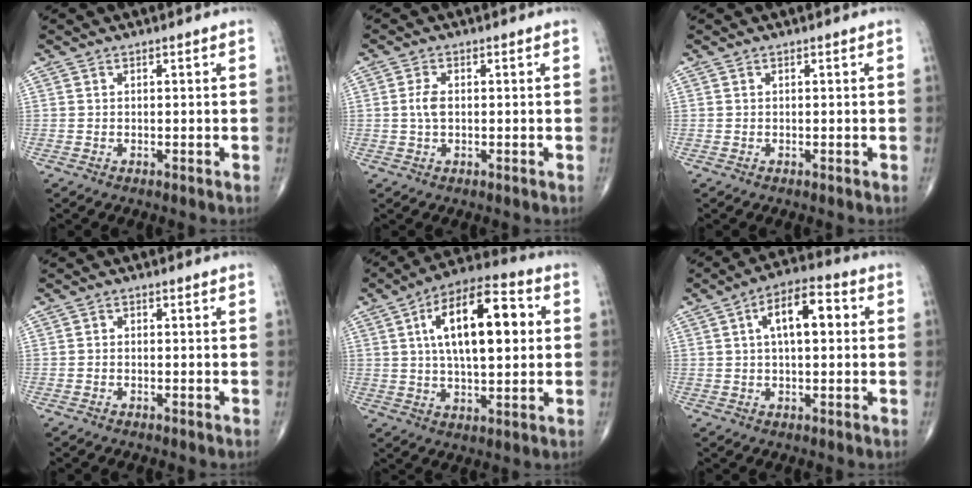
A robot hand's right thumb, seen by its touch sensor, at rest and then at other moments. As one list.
[{"total": 1.5, "force": [0.1, 0.8, 1.3], "torque": [-0.027, 0.001, 0.001]}, {"total": 0.0}, {"total": 0.6, "force": [-0.3, 0.4, 0.3], "torque": [-0.002, 0.002, -0.010]}, {"total": 18.4, "force": [3.7, 8.0, 16.1], "torque": [-0.248, 0.016, 0.054]}, {"total": 10.0, "force": [2.1, 4.5, 8.7], "torque": [-0.133, 0.023, 0.025]}]